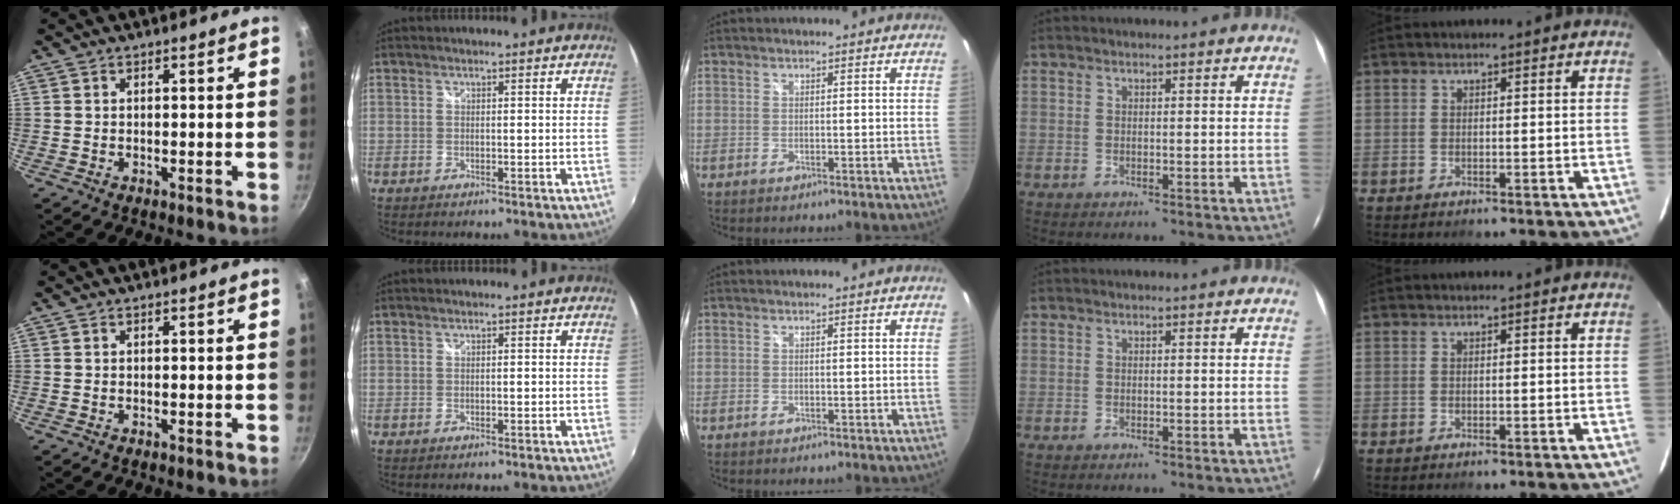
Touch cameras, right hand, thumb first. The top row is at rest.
{}